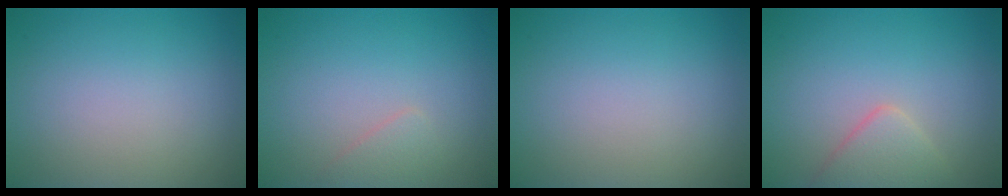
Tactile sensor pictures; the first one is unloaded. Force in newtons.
{"total": 1.1, "press": 1.1, "slide": 0.1}
{"total": 0.0}
{"total": 2.6, "press": 2.6, "slide": 0.2}